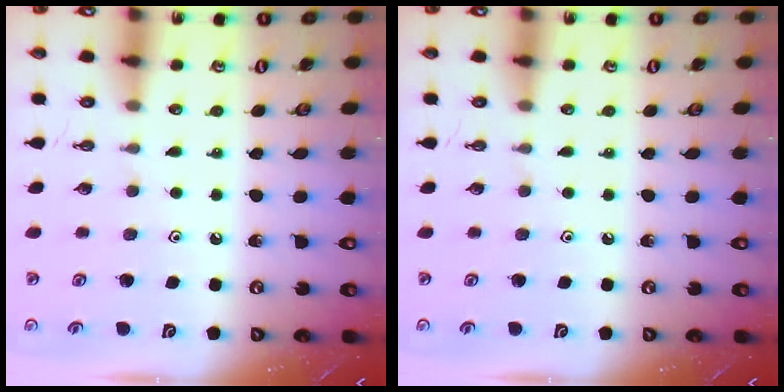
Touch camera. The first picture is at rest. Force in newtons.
{"total": 0.0}